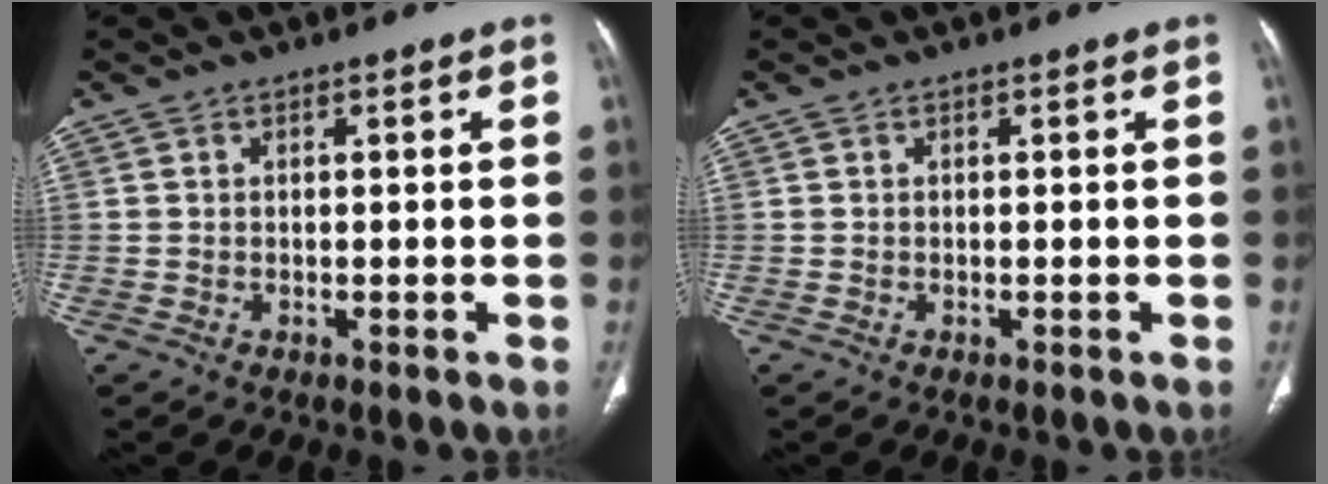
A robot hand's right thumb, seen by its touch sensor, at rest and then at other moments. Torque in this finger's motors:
{"motor_torque": [0.32, 0.12, 0.00, 0.00, 0.00]}